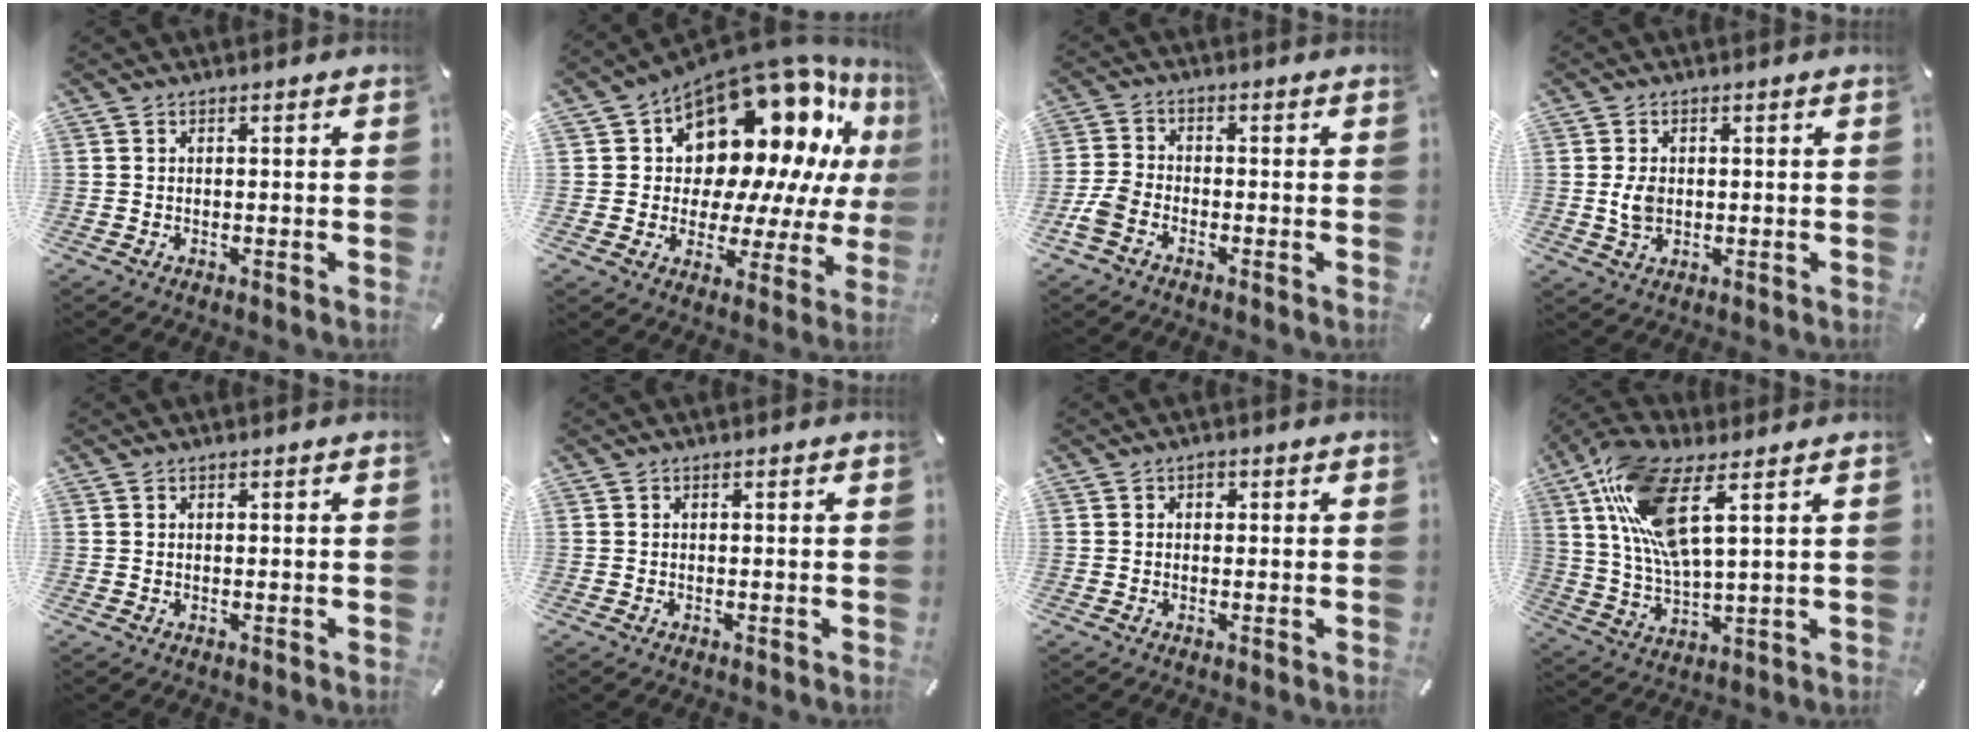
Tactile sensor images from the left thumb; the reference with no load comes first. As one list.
[{"total": 18.7, "force": [11.6, 10.5, 10.2], "torque": [-0.141, -0.113, 0.203]}, {"total": 4.8, "force": [-2.4, 3.0, 2.8], "torque": [-0.070, 0.007, -0.050]}, {"total": 4.3, "force": [0.3, 3.0, 3.1], "torque": [-0.075, 0.001, 0.003]}, {"total": 0.0}, {"total": 0.0}, {"total": 1.1, "force": [0.2, 1.0, 0.4], "torque": [0.000, 0.004, -0.001]}, {"total": 15.5, "force": [7.4, 5.1, 12.6], "torque": [-0.277, -0.021, 0.129]}]